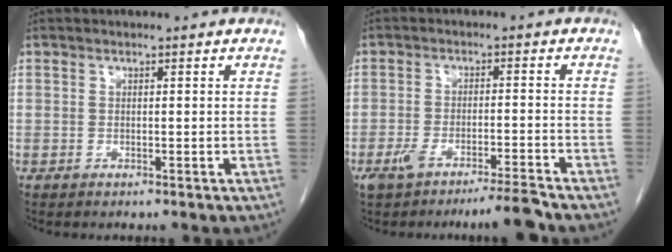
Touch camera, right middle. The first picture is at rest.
{"total": 6.1, "force": [-4.8, -0.1, 3.7], "torque": [-0.067, -0.007, -0.084]}